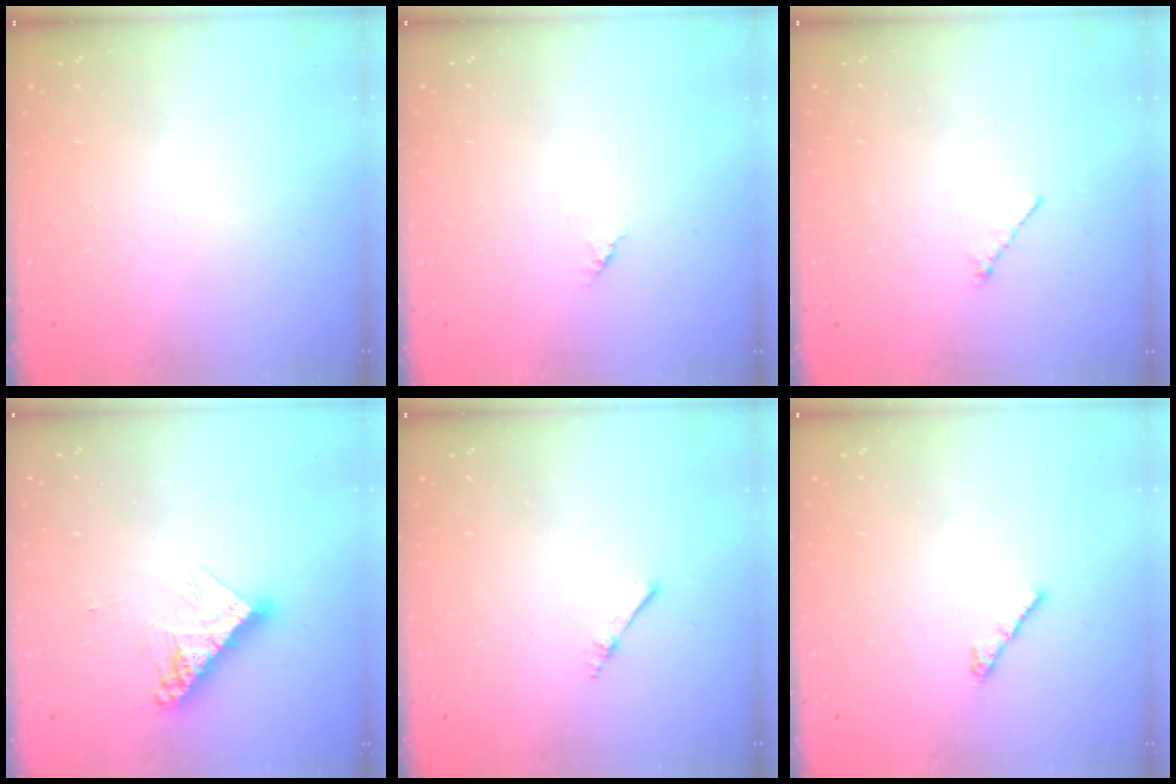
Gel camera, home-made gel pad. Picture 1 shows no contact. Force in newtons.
{"total": 1.2, "press": 1.2, "slide": 0.3}
{"total": 0.8, "press": 0.7, "slide": 0.4}
{"total": 10.7, "press": 10.6, "slide": 1.0}
{"total": 2.2, "press": 2.2, "slide": 0.3}
{"total": 3.1, "press": 3.0, "slide": 0.7}